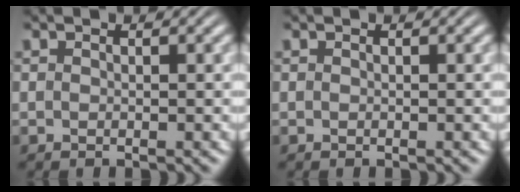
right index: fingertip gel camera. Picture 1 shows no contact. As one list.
[{"total": 0.0}]